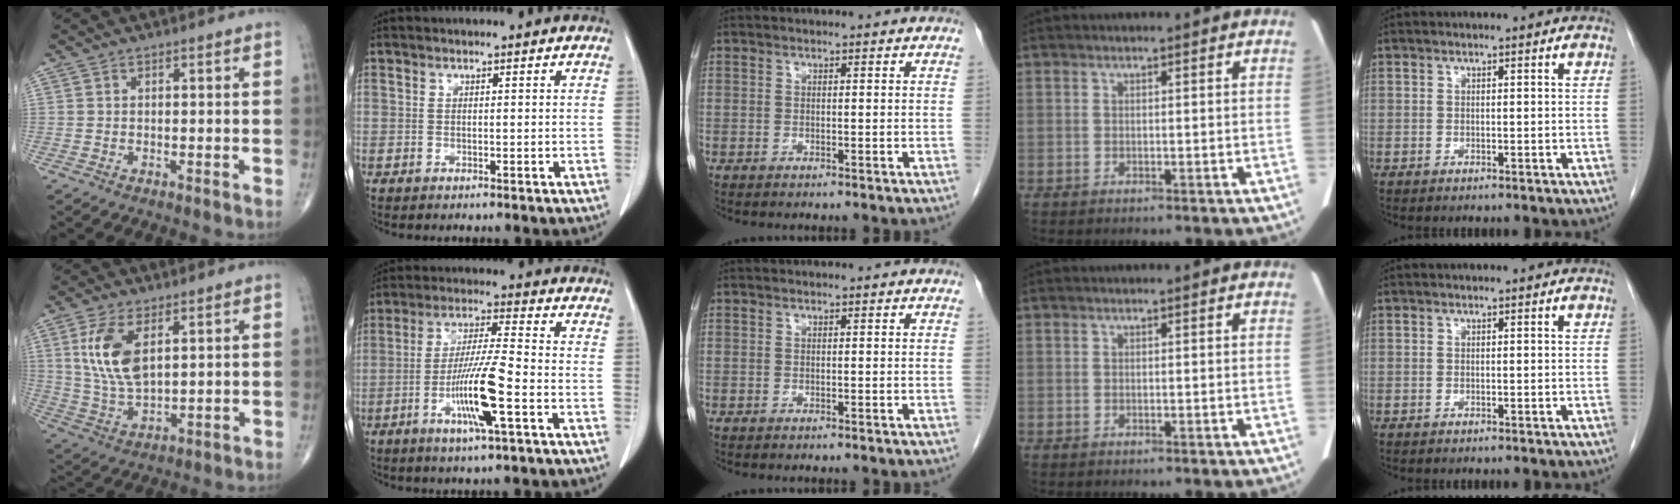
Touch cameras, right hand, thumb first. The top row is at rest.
{"thumb": {"total": 11.1, "force": [3.7, 5.4, 9.0], "torque": [-0.182, -0.014, 0.081]}, "index": {"total": 10.7, "force": [-3.7, 0.0, 10.0], "torque": [-0.193, -0.012, -0.071]}}